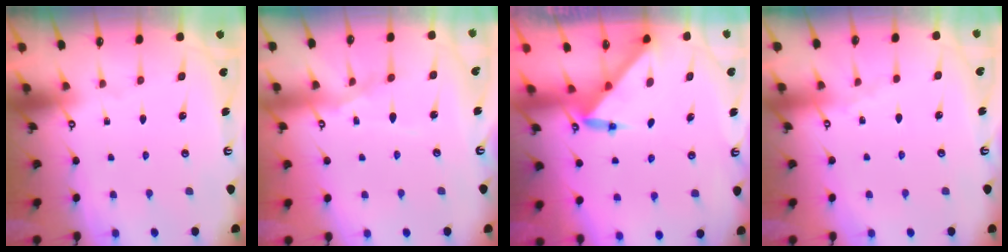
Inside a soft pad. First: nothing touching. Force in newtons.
{"total": 7.1, "press": 7.0, "slide": 0.4}
{"total": 2.9, "press": 2.9, "slide": 0.2}
{"total": 1.8, "press": 1.8, "slide": 0.4}